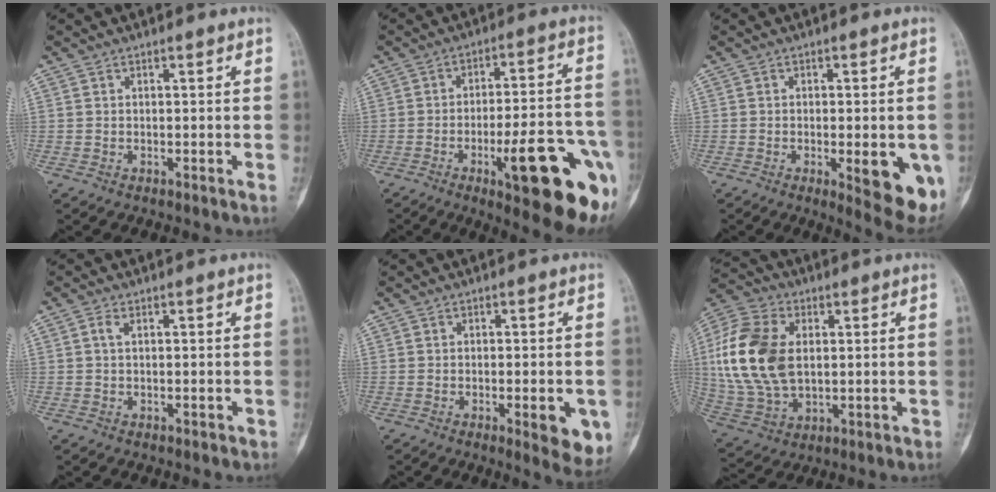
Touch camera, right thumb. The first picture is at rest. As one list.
[{"total": 21.4, "force": [-8.7, 5.2, 18.9], "torque": [-0.193, 0.032, -0.111]}, {"total": 10.7, "force": [-2.8, 3.6, 9.7], "torque": [-0.102, -0.014, -0.028]}, {"total": 1.4, "force": [0.2, 0.9, 1.1], "torque": [-0.021, 0.000, -0.002]}, {"total": 7.8, "force": [-2.4, 2.6, 6.9], "torque": [-0.065, -0.007, -0.026]}, {"total": 19.3, "force": [2.0, 12.6, 14.5], "torque": [-0.294, 0.000, 0.044]}]